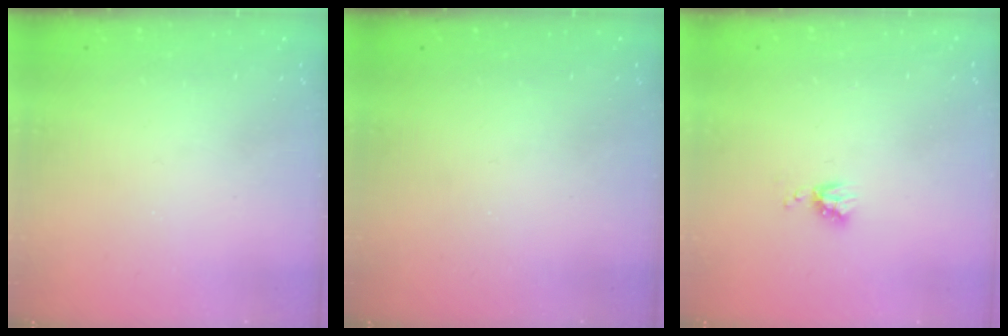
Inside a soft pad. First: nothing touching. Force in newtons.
{"total": 0.0}
{"total": 4.1, "press": 4.0, "slide": 0.5}